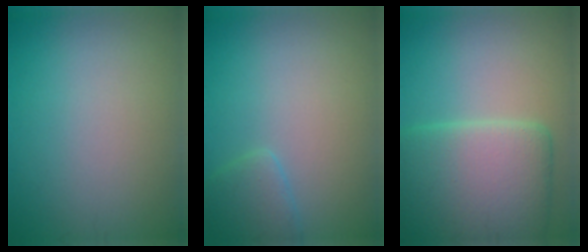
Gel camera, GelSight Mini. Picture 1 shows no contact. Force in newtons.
{"total": 2.0, "press": 2.0, "slide": 0.1}
{"total": 10.1, "press": 10.1, "slide": 0.5}